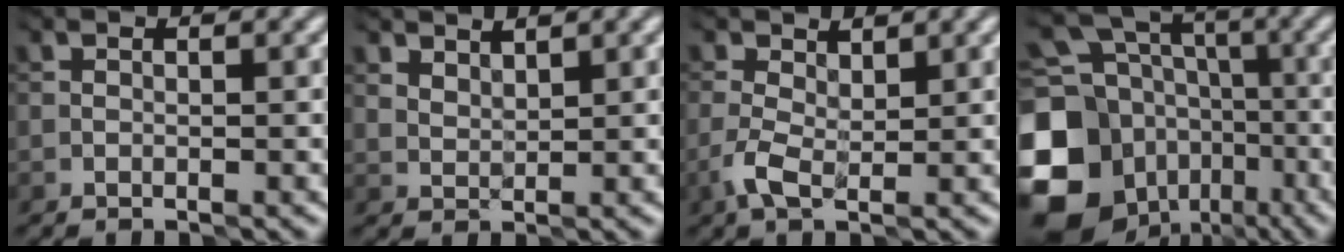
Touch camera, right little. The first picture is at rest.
{"total": 1.9, "force": [1.7, 0.7, 0.5], "torque": [-0.010, 0.002, 0.038]}
{"total": 1.9, "force": [0.0, 1.1, 1.6], "torque": [-0.040, 0.002, -0.001]}
{"total": 15.5, "force": [-5.0, 12.8, 7.1], "torque": [-0.196, -0.017, -0.089]}